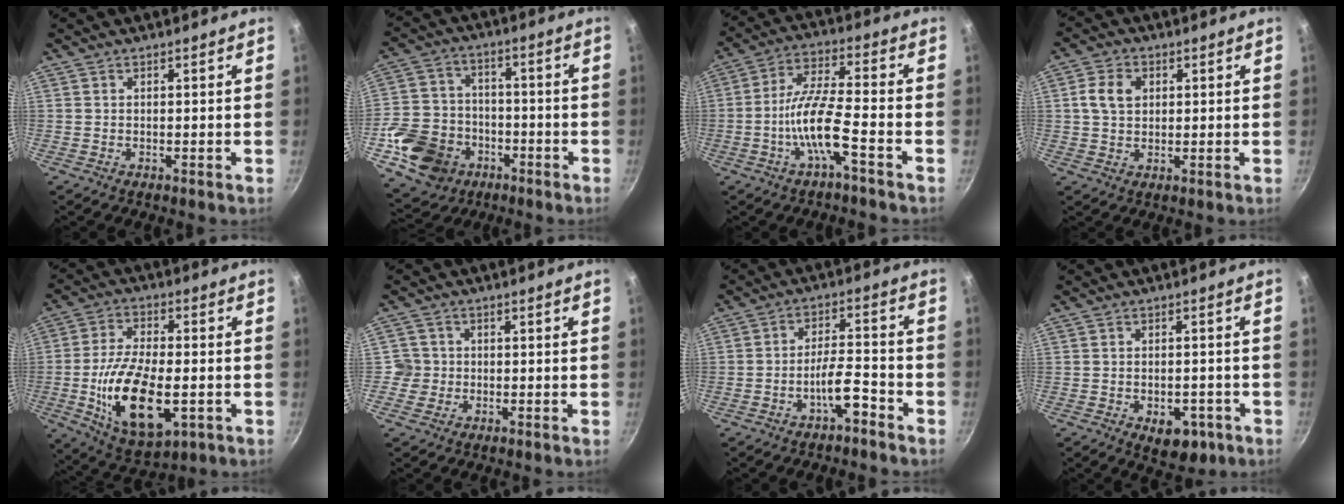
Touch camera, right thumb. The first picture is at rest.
{"total": 15.4, "force": [-6.2, 12.4, 6.8], "torque": [-0.116, 0.033, -0.104]}
{"total": 10.2, "force": [-3.9, 2.0, 9.2], "torque": [-0.196, 0.037, -0.076]}
{"total": 5.9, "force": [1.4, 4.4, 3.7], "torque": [-0.063, 0.003, 0.023]}
{"total": 16.7, "force": [-3.7, 8.0, 14.2], "torque": [-0.247, -0.007, -0.050]}
{"total": 3.2, "force": [-0.4, 3.2, -0.1], "torque": [0.026, 0.011, -0.013]}
{"total": 6.1, "force": [-3.6, 2.0, 4.5], "torque": [-0.078, 0.038, -0.062]}
{"total": 6.6, "force": [-2.9, 3.9, 4.5], "torque": [-0.044, 0.011, -0.032]}